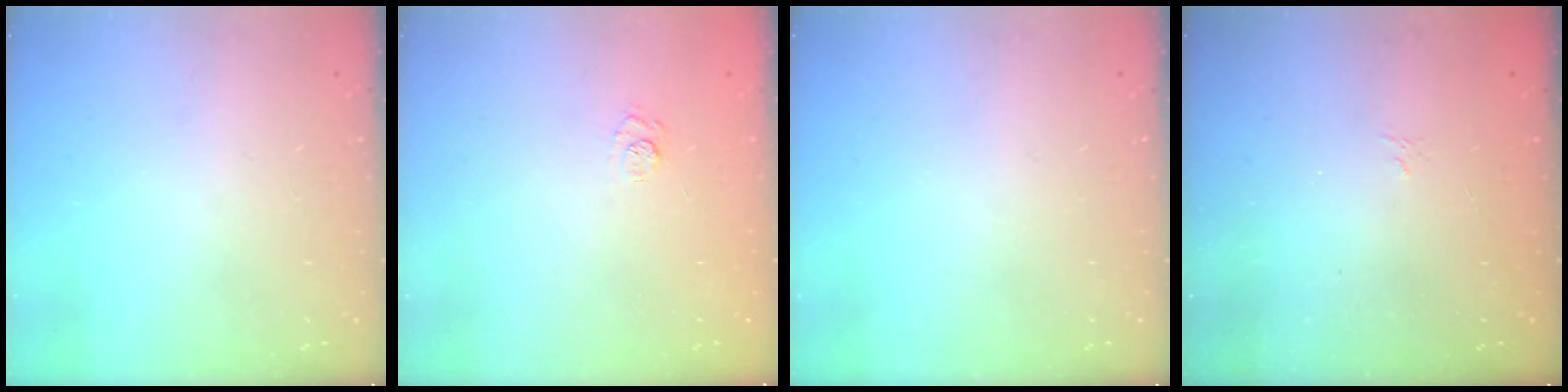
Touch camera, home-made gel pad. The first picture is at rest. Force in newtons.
{"total": 6.9, "press": 6.8, "slide": 1.3}
{"total": 0.0}
{"total": 1.1, "press": 0.4, "slide": 1.1}